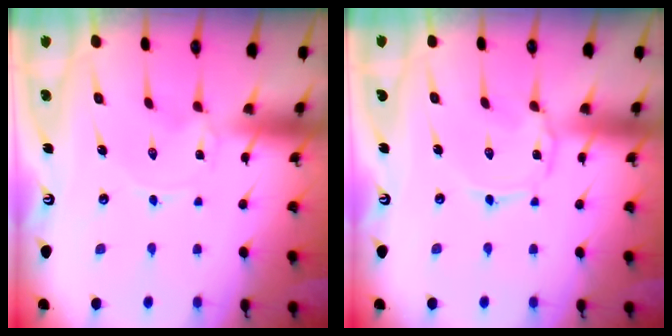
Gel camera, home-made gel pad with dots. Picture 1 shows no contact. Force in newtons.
{"total": 1.4, "press": 1.4, "slide": 0.1}